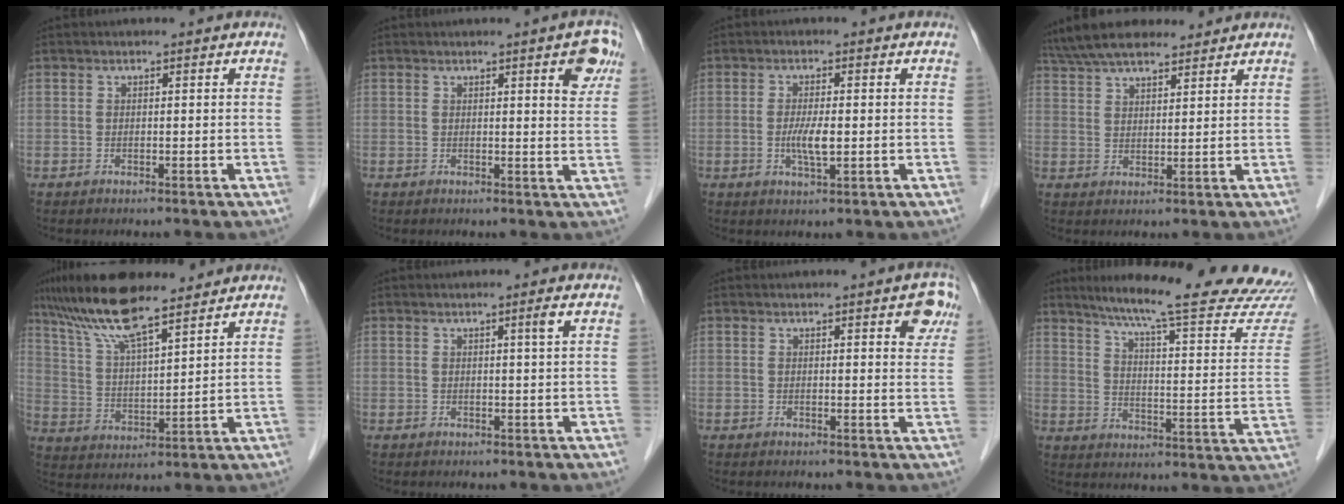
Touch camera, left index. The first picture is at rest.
{"total": 4.6, "force": [2.4, 0.7, 3.8], "torque": [-0.036, -0.005, 0.024]}
{"total": 3.7, "force": [-0.5, 0.6, 3.6], "torque": [-0.074, -0.006, -0.008]}
{"total": 14.2, "force": [12.3, 3.8, 6.0], "torque": [-0.113, 0.043, 0.206]}
{"total": 13.4, "force": [10.7, 2.3, 7.7], "torque": [-0.149, 0.022, 0.197]}
{"total": 1.3, "force": [0.5, -0.5, 1.0], "torque": [-0.024, -0.005, 0.013]}
{"total": 3.8, "force": [2.0, 1.0, 3.0], "torque": [-0.023, -0.002, 0.018]}
{"total": 25.3, "force": [22.5, 0.9, 11.5], "torque": [-0.162, -0.077, 0.284]}